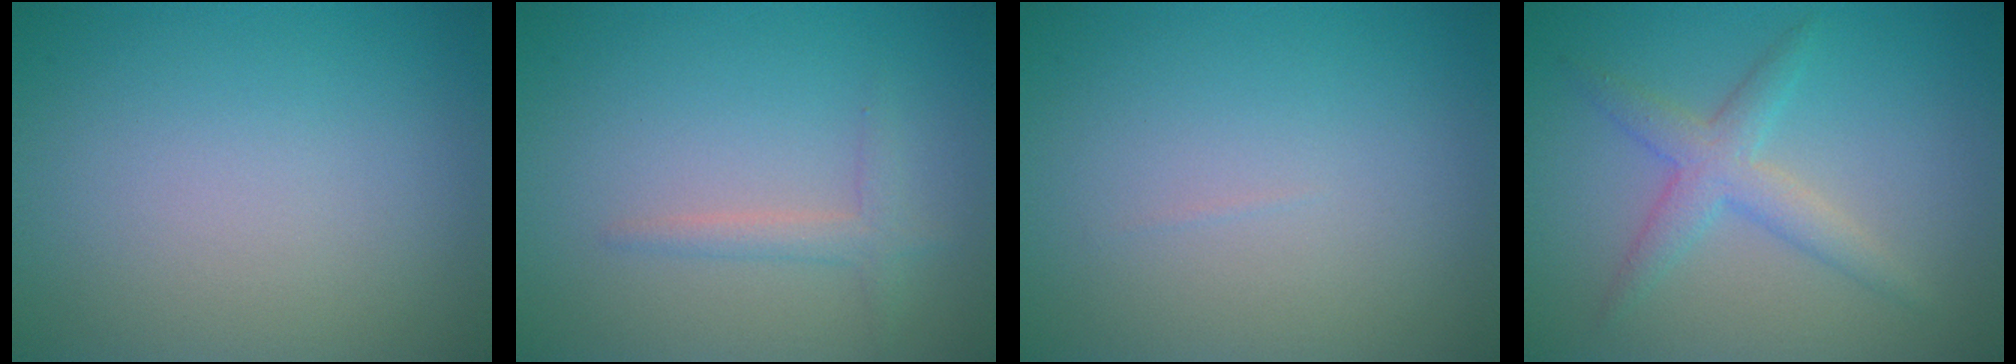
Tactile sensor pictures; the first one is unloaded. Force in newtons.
{"total": 1.6, "press": 1.6, "slide": 0.1}
{"total": 0.0}
{"total": 3.0, "press": 3.0, "slide": 0.1}